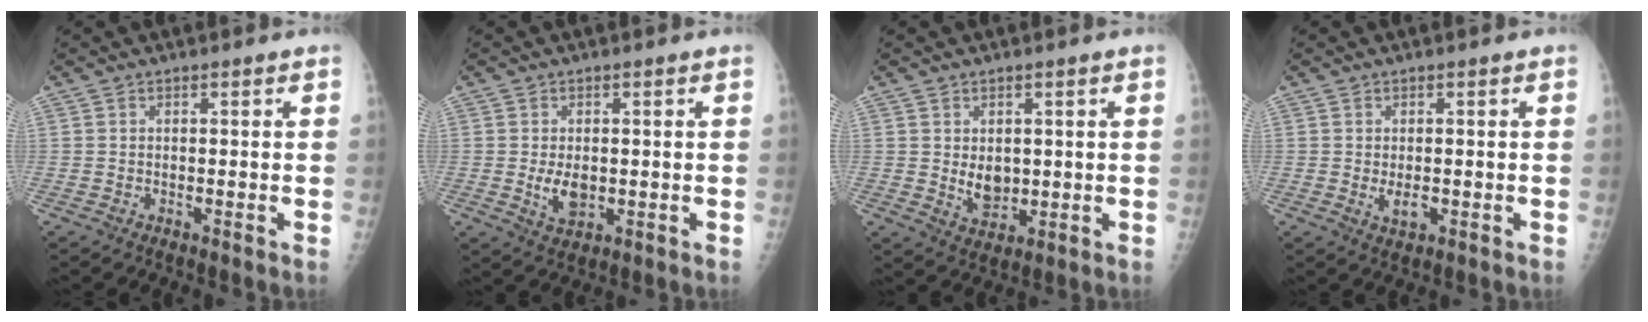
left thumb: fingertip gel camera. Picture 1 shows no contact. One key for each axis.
{"total": 4.7, "fx": -0.3, "fy": 2.7, "fz": 3.8, "tx": -0.057, "ty": -0.007, "tz": 0.004}
{"total": 5.1, "fx": 0.6, "fy": 3.4, "fz": 3.7, "tx": -0.040, "ty": -0.013, "tz": 0.022}
{"total": 2.7, "fx": -0.3, "fy": 1.4, "fz": 2.3, "tx": -0.034, "ty": -0.003, "tz": 0.000}